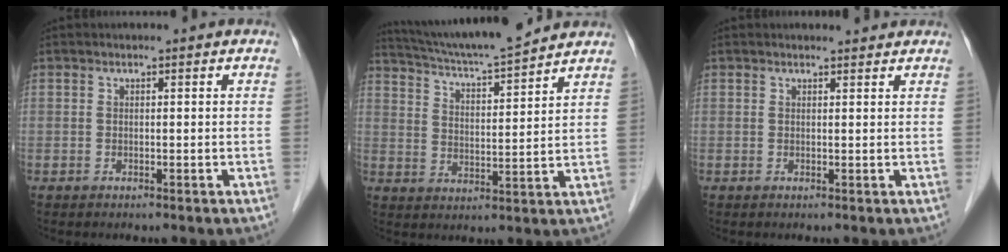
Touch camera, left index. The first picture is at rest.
{"total": 13.5, "force": [12.4, 0.3, 5.2], "torque": [-0.097, 0.004, 0.199]}
{"total": 0.9, "force": [0.9, 0.3, -0.1], "torque": [-0.006, -0.003, 0.007]}